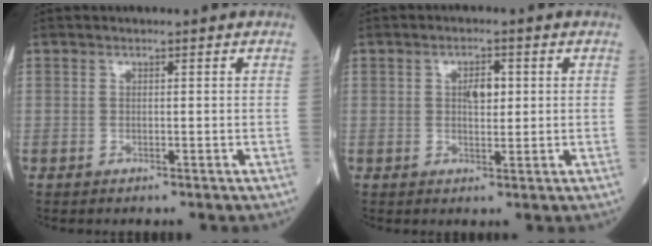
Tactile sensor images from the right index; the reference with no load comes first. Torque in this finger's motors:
{"motor_torque": [0.05, 0.06, 0.01, 0.06]}